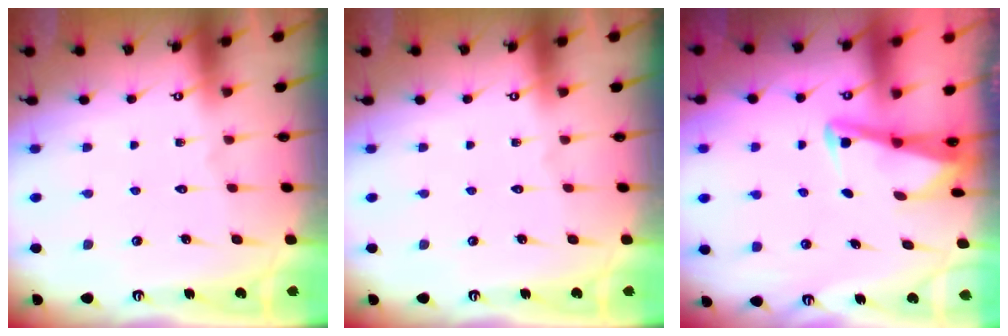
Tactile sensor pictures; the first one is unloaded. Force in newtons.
{"total": 0.0}
{"total": 2.9, "press": 2.8, "slide": 0.4}